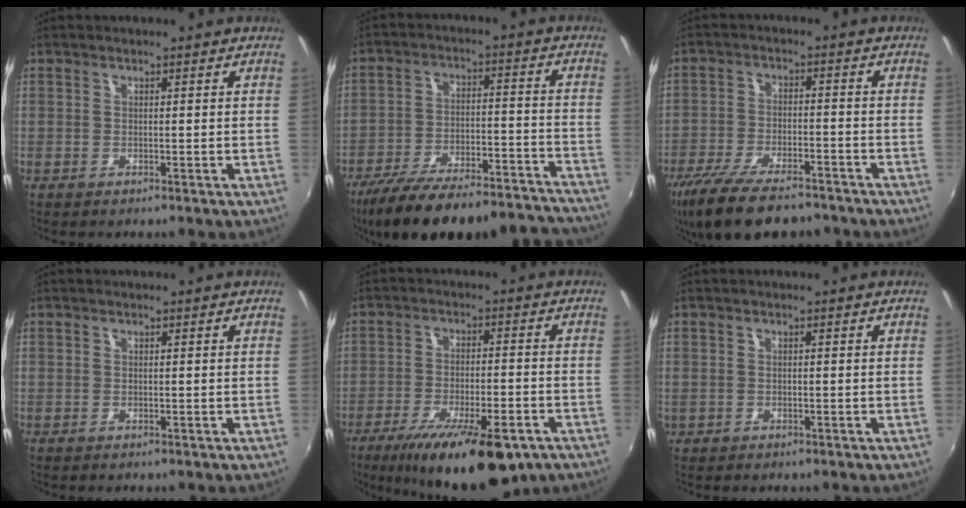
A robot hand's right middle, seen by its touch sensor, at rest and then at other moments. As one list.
[{"total": 28.1, "force": [-24.7, 6.4, 11.8], "torque": [-0.207, -0.020, -0.333]}, {"total": 16.3, "force": [-12.7, 5.3, 8.8], "torque": [-0.187, -0.035, -0.209]}, {"total": 0.0}, {"total": 18.5, "force": [-12.0, 5.6, 13.0], "torque": [-0.228, -0.040, -0.178]}, {"total": 1.2, "force": [-0.5, 1.0, 0.4], "torque": [-0.010, -0.001, -0.003]}]